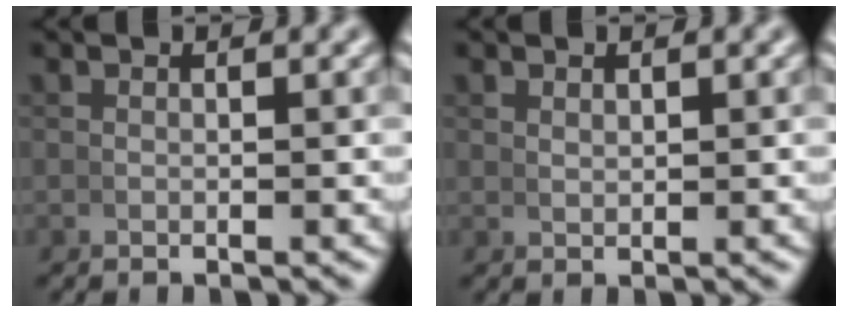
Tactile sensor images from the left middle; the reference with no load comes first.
{"total": 0.7, "force": [0.7, 0.0, 0.3], "torque": [-0.003, -0.001, 0.019]}